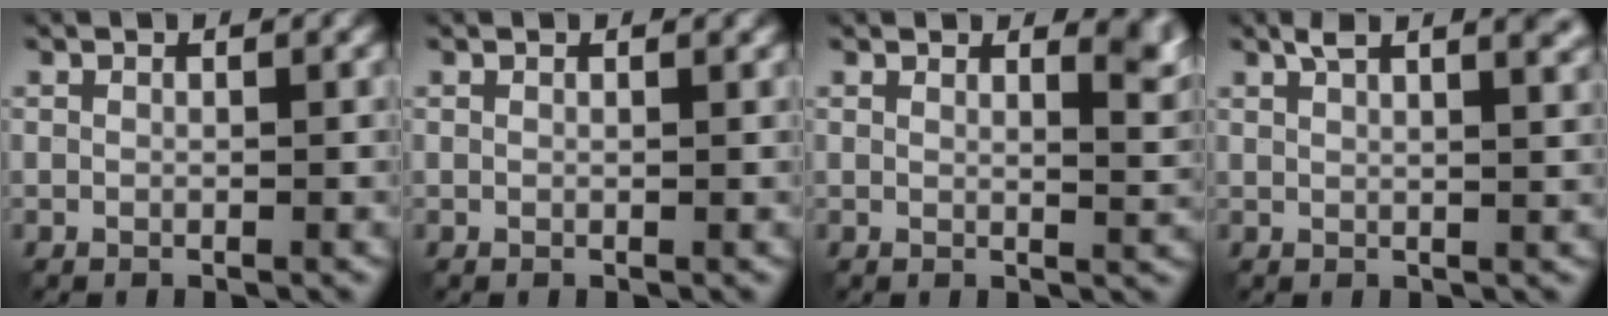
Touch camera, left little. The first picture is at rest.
{"total": 0.6, "force": [0.6, 0.1, 0.2], "torque": [-0.003, 0.001, 0.007]}
{"total": 3.5, "force": [2.7, 1.1, 2.0], "torque": [-0.007, 0.005, 0.037]}
{"total": 5.4, "force": [3.1, 1.9, 3.9], "torque": [-0.035, 0.028, 0.028]}